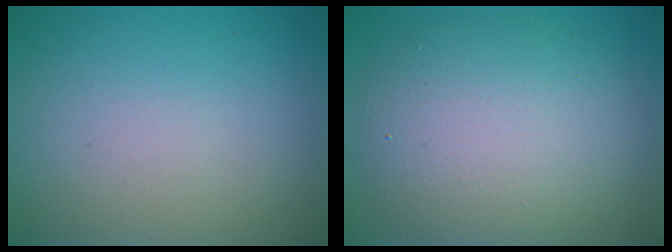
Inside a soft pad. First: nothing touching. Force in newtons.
{"total": 8.3, "press": 8.3, "slide": 0.3}